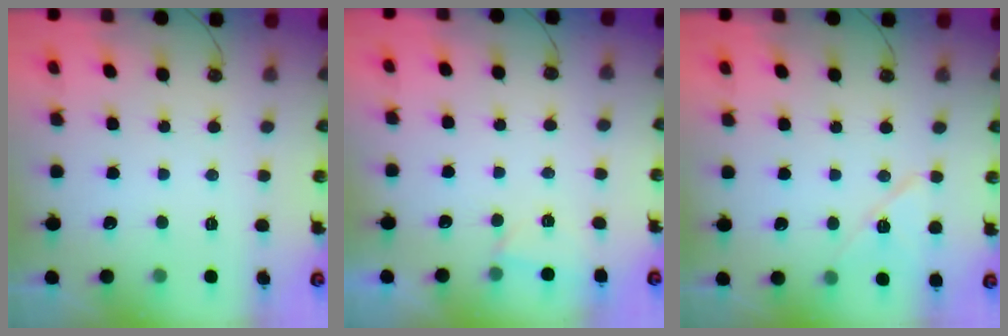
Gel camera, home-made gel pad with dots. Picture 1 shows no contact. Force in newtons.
{"total": 1.7, "press": 1.7, "slide": 0.3}
{"total": 9.1, "press": 9.1, "slide": 0.9}